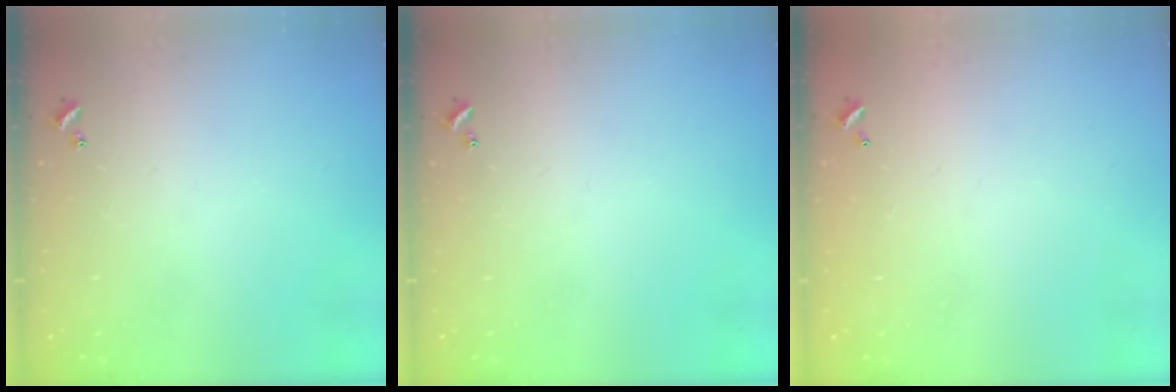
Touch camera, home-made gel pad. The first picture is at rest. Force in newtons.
{"total": 0.0}
{"total": 2.9, "press": 2.9, "slide": 0.1}